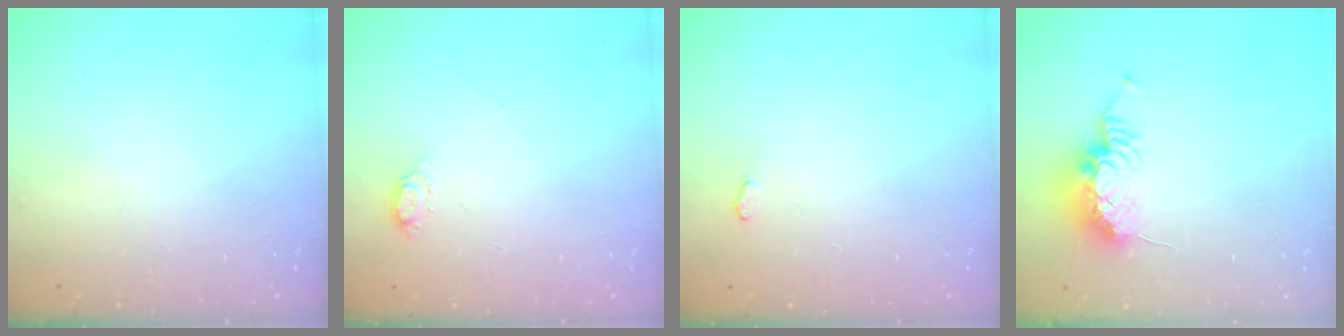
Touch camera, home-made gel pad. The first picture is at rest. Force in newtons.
{"total": 4.5, "press": 4.5, "slide": 0.5}
{"total": 3.2, "press": 3.2, "slide": 0.5}
{"total": 16.0, "press": 12.5, "slide": 10.1}